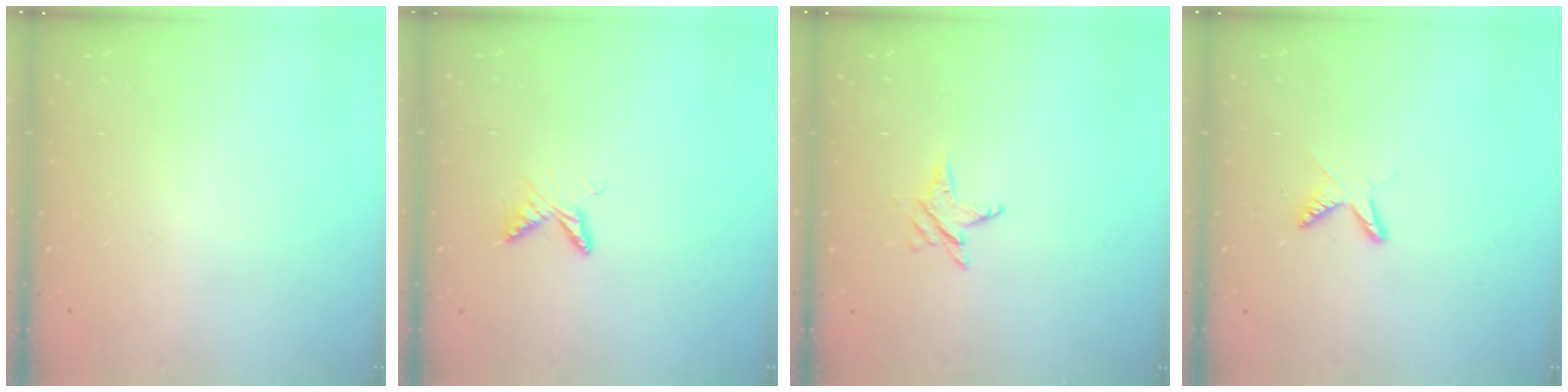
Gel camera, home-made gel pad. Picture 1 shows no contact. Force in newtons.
{"total": 5.8, "press": 5.7, "slide": 0.7}
{"total": 4.4, "press": 4.3, "slide": 0.5}
{"total": 6.1, "press": 6.1, "slide": 0.8}